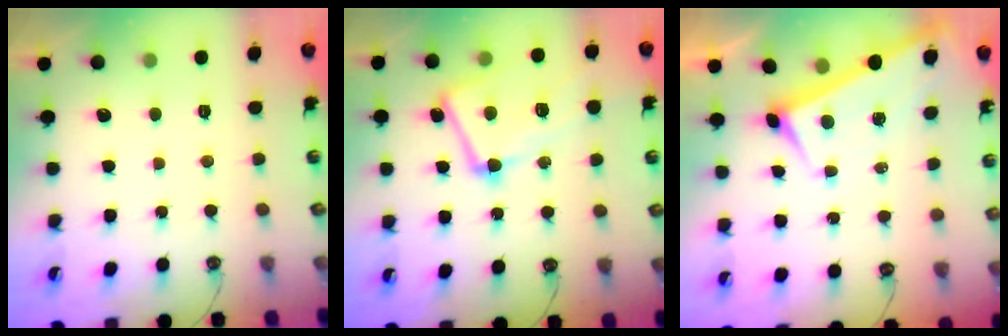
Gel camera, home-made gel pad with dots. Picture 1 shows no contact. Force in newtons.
{"total": 7.6, "press": 7.4, "slide": 1.4}
{"total": 0.9, "press": 0.3, "slide": 0.8}